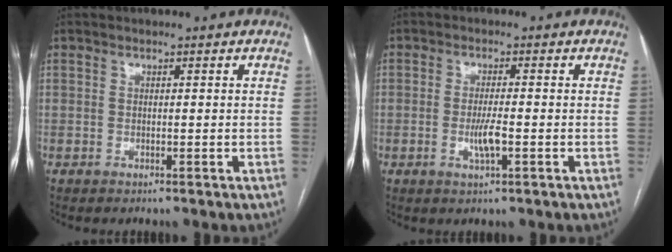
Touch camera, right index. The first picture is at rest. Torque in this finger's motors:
{"motor_torque": [0.13, 0.10, 0.17, 0.05]}